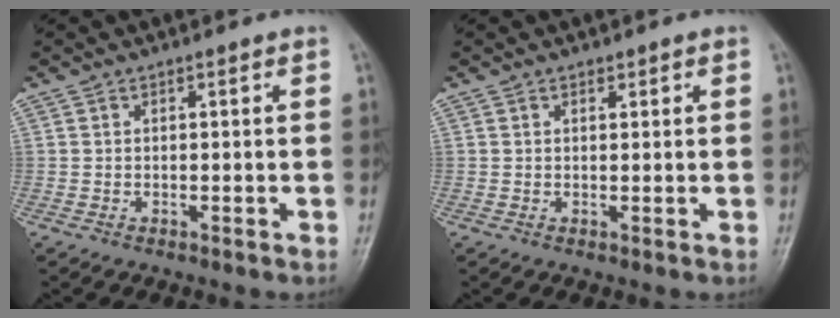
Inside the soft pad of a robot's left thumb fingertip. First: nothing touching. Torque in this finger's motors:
{"motor_torque": [-0.17, 0.00, -0.33, 0.05, -0.04]}